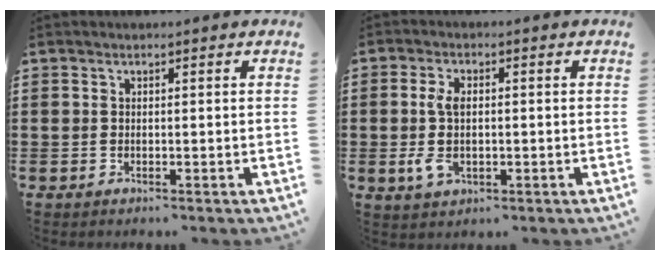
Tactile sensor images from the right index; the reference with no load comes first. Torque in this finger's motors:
{"motor_torque": [1.10, 1.04, 0.21, 0.14]}